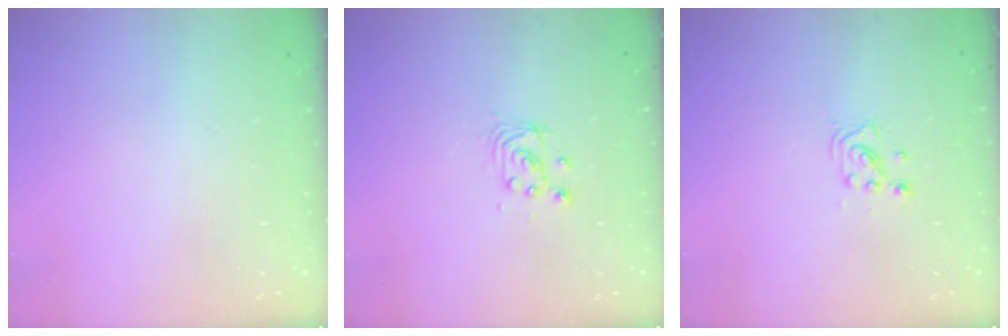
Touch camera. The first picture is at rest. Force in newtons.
{"total": 2.9, "press": 2.9, "slide": 0.0}
{"total": 3.0, "press": 3.0, "slide": 0.5}